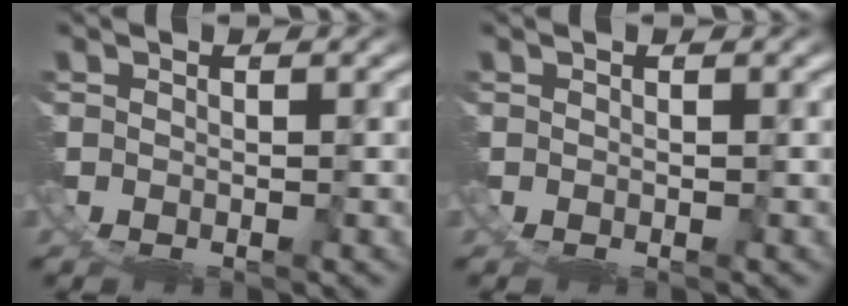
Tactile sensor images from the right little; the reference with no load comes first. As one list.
[{"total": 0.0}]